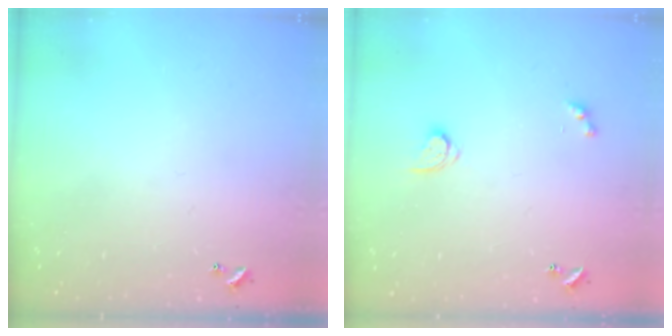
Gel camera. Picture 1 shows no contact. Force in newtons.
{"total": 2.8, "press": 2.8, "slide": 0.3}